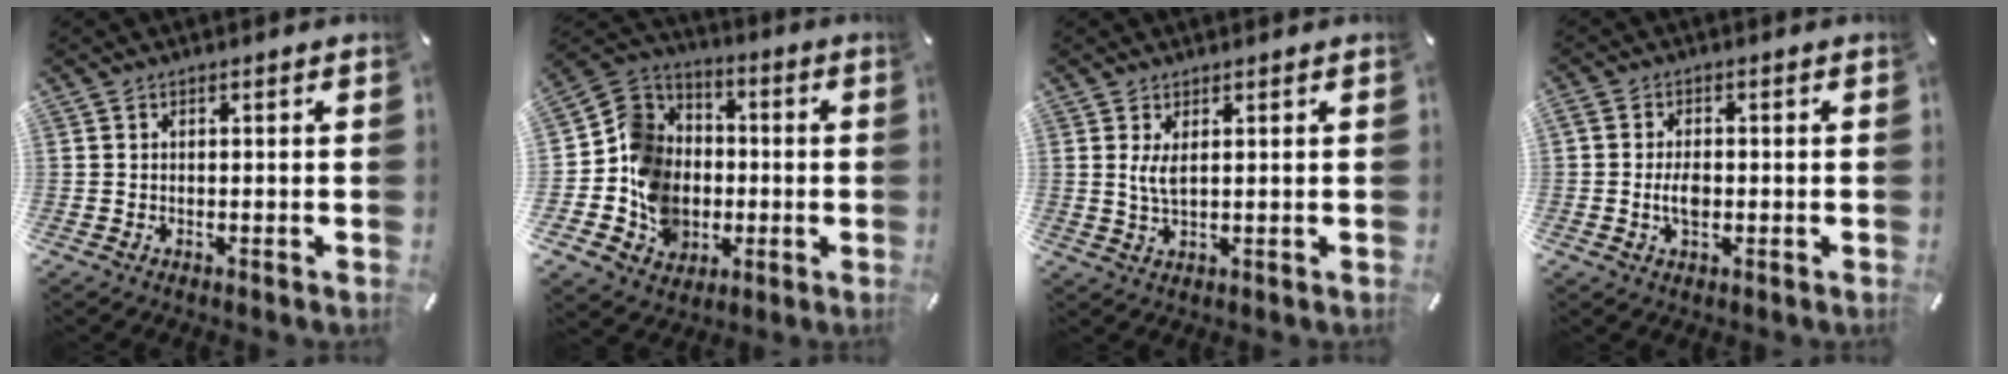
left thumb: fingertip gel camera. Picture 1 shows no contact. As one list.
[{"total": 14.4, "force": [-3.7, 13.0, 5.0], "torque": [-0.110, 0.030, -0.058]}, {"total": 3.2, "force": [1.1, 1.1, 2.8], "torque": [-0.068, -0.002, 0.018]}, {"total": 4.3, "force": [-0.6, 2.5, 3.4], "torque": [-0.067, -0.003, -0.015]}]